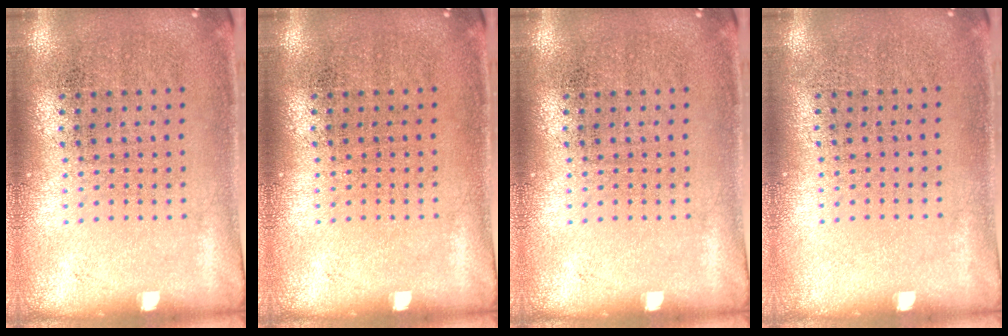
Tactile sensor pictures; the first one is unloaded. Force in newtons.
{"total": 0.0}
{"total": 0.0}
{"total": 0.0}